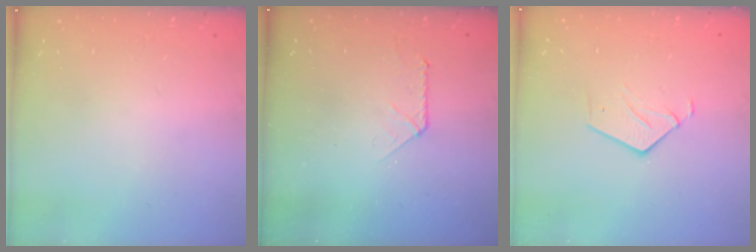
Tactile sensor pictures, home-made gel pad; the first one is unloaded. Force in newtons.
{"total": 4.5, "press": 4.5, "slide": 0.4}
{"total": 3.3, "press": 3.3, "slide": 0.2}